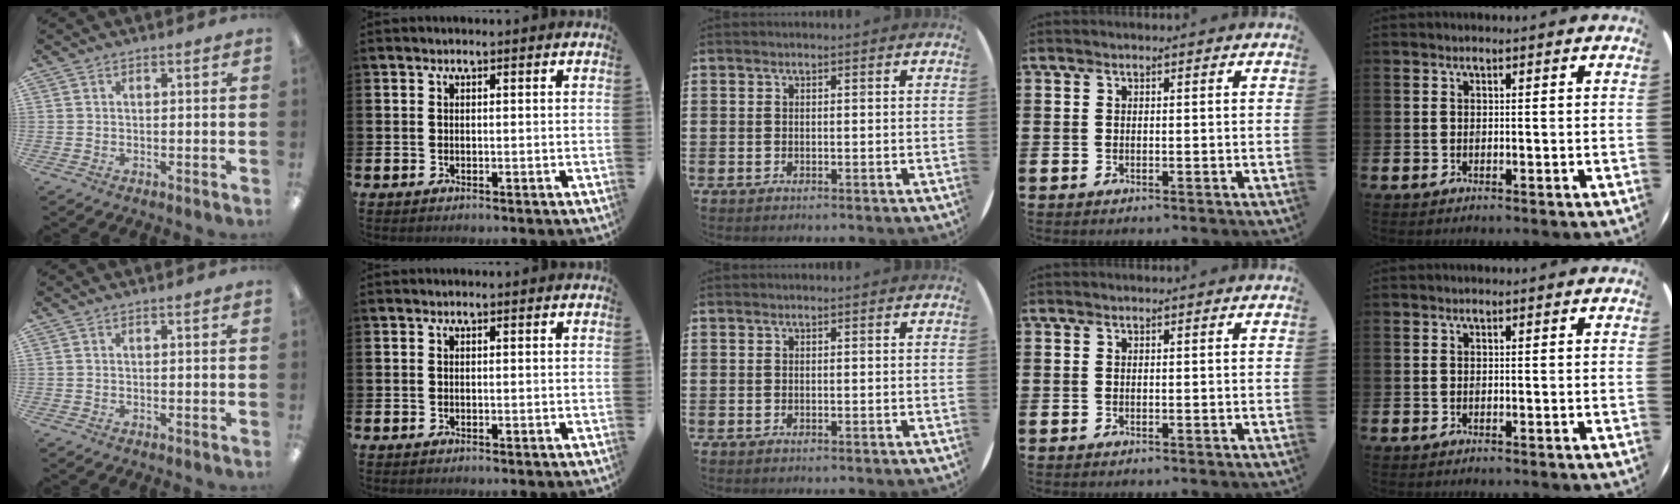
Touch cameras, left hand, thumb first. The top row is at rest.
{}